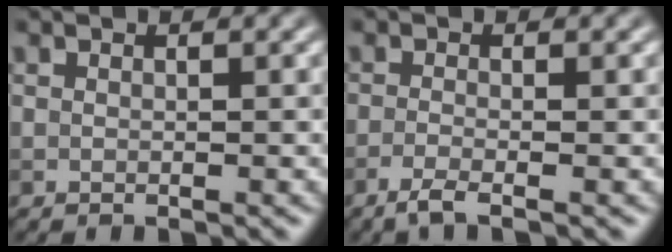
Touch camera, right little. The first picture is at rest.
{"total": 2.1, "force": [-1.3, 0.4, 1.6], "torque": [-0.027, -0.005, -0.035]}